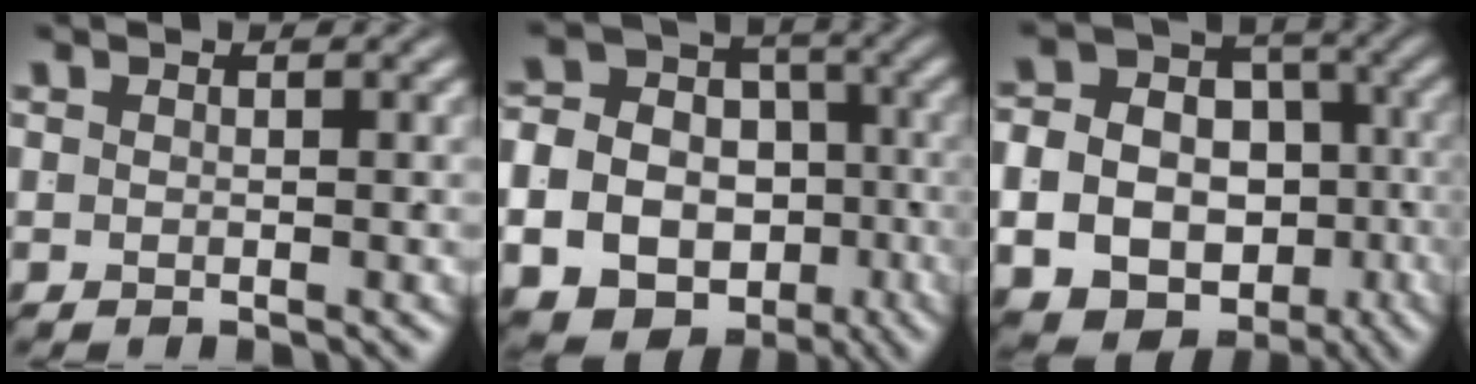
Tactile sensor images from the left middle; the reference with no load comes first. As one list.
[{"total": 15.2, "force": [-5.1, 13.0, 6.0], "torque": [-0.127, -0.061, -0.081]}, {"total": 14.7, "force": [-4.9, 12.4, 6.1], "torque": [-0.124, -0.059, -0.073]}]